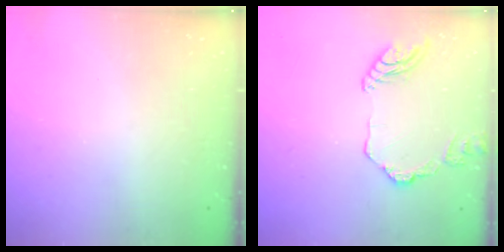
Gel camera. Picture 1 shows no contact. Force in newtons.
{"total": 11.8, "press": 11.7, "slide": 1.1}